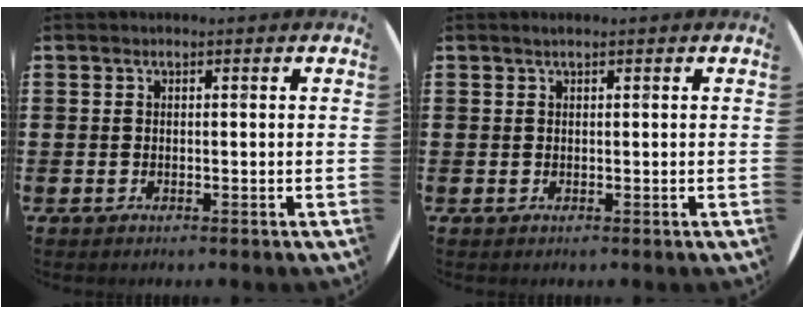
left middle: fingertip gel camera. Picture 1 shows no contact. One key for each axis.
{"total": 0.5, "fx": 0.4, "fy": 0.0, "fz": 0.4, "tx": -0.005, "ty": 0.002, "tz": 0.007}